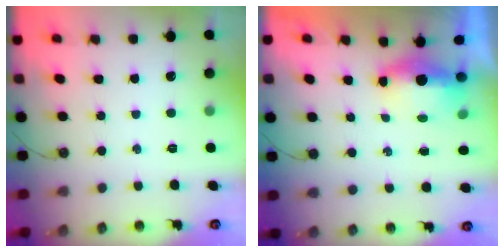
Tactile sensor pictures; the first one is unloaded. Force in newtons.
{"total": 6.0, "press": 5.4, "slide": 2.6}